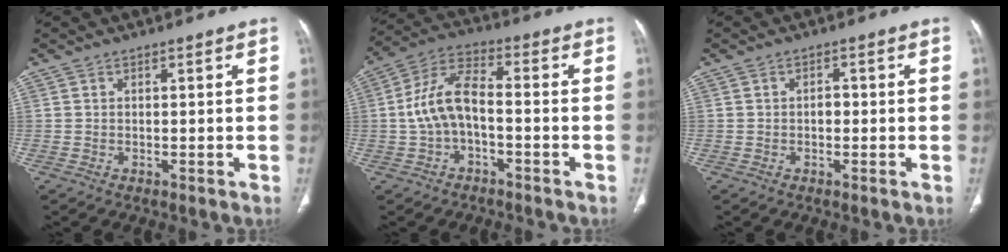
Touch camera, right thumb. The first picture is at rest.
{"total": 9.5, "force": [-1.6, 4.9, 8.0], "torque": [-0.161, 0.039, -0.038]}
{"total": 1.5, "force": [-0.3, 1.1, 1.0], "torque": [-0.009, 0.004, -0.007]}